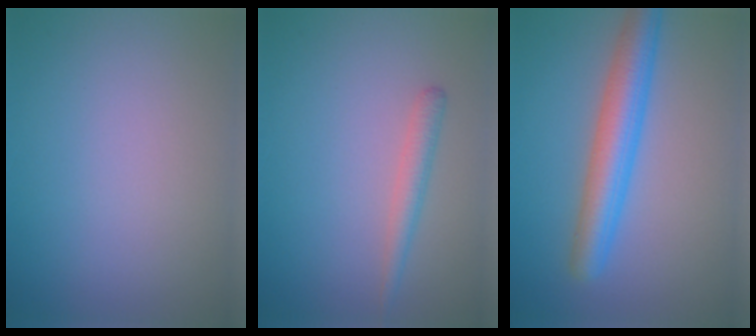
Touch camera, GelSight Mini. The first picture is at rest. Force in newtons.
{"total": 1.7, "press": 1.7, "slide": 0.1}
{"total": 5.3, "press": 5.3, "slide": 0.1}